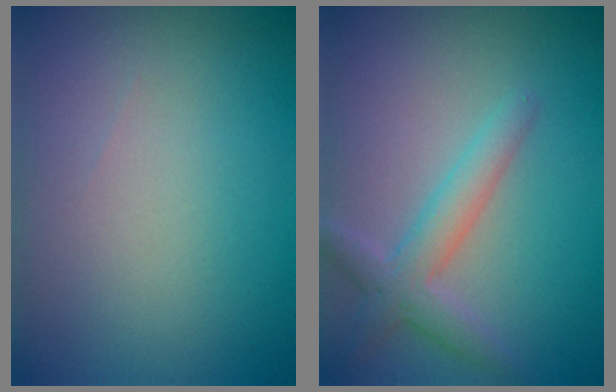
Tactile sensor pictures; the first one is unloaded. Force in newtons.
{"total": 3.2, "press": 3.1, "slide": 0.3}